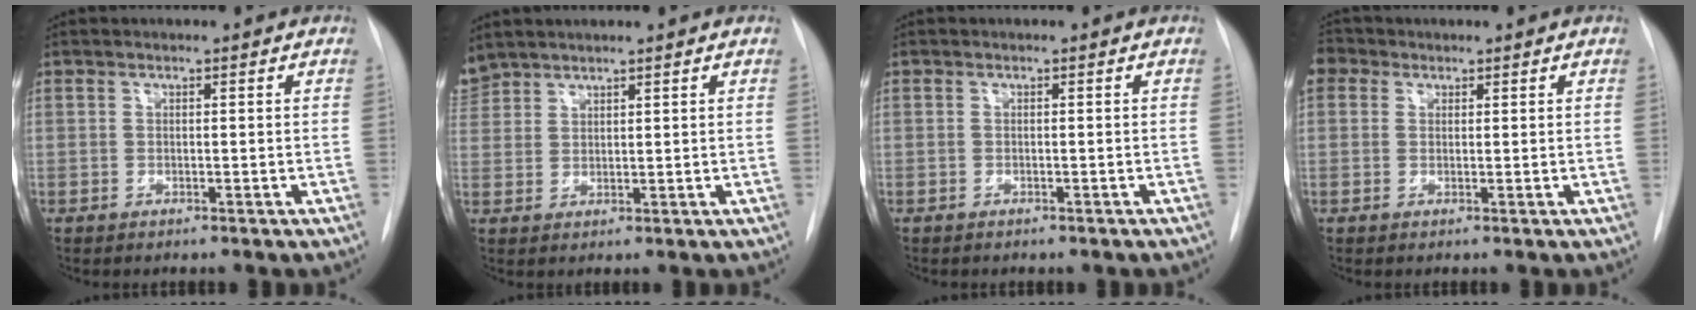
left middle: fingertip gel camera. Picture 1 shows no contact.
{"total": 4.2, "force": [4.0, 1.0, 0.3], "torque": [-0.012, 0.017, 0.084]}
{"total": 1.1, "force": [-0.9, 0.4, 0.5], "torque": [-0.012, -0.002, -0.010]}
{"total": 3.5, "force": [1.7, 2.9, 1.1], "torque": [-0.028, 0.016, 0.030]}